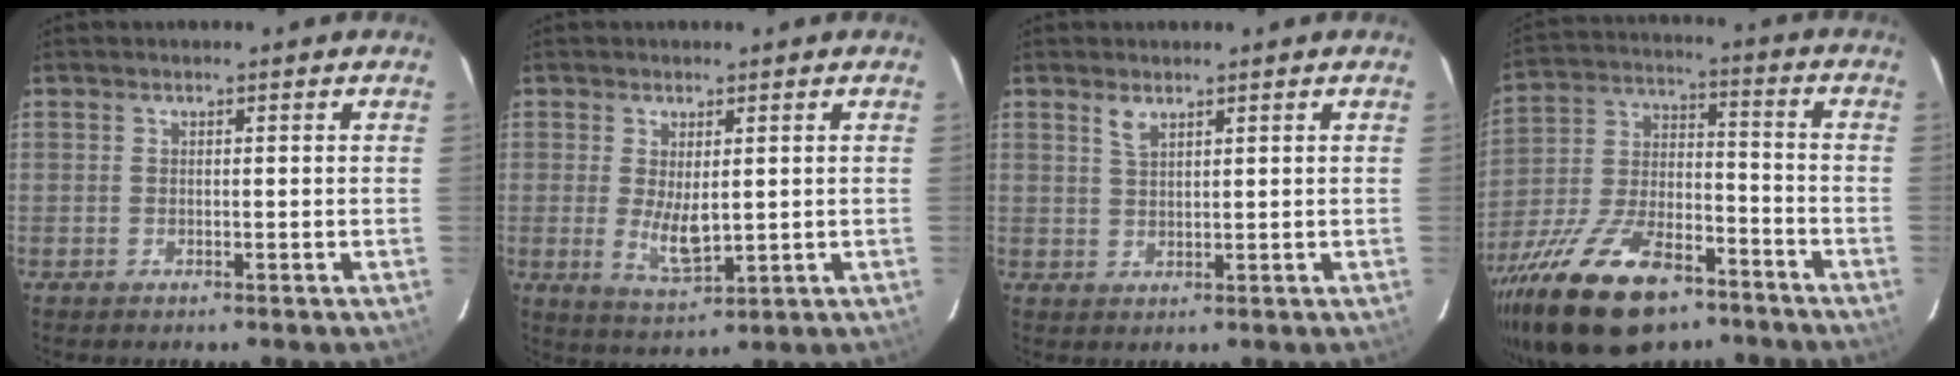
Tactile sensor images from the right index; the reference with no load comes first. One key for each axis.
{"total": 5.9, "fx": 0.2, "fy": 2.4, "fz": 5.3, "tx": -0.092, "ty": -0.013, "tz": 0.011}
{"total": 2.2, "fx": 1.6, "fy": 0.8, "fz": 1.3, "tx": -0.026, "ty": 0.002, "tz": 0.030}
{"total": 23.7, "fx": -15.5, "fy": 10.7, "fz": 14.4, "tx": -0.288, "ty": -0.014, "tz": -0.257}